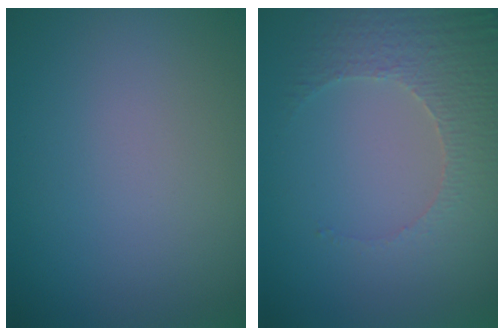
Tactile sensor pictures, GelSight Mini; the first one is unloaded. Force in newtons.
{"total": 3.8, "press": 3.3, "slide": 1.9}